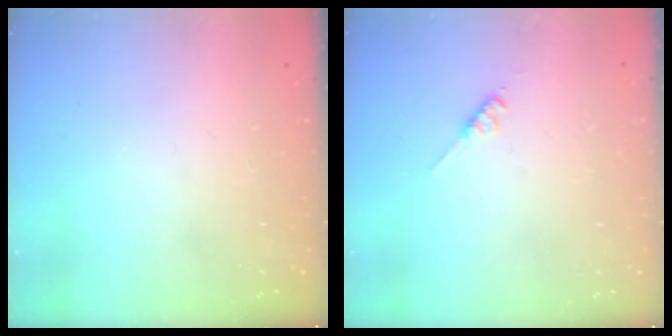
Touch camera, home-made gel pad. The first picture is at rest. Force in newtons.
{"total": 2.8, "press": 2.8, "slide": 0.5}